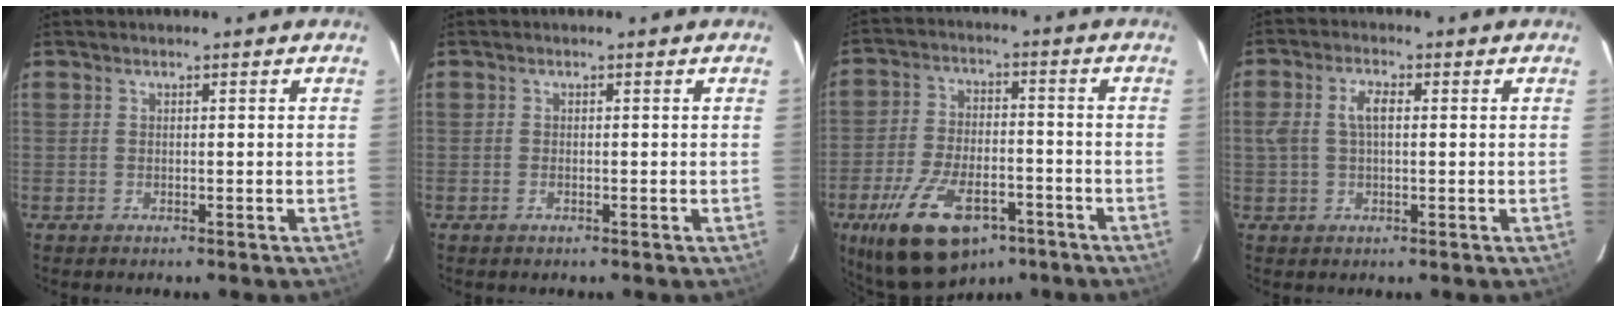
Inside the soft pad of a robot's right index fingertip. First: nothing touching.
{"total": 0.6, "force": [-0.3, 0.3, 0.4], "torque": [-0.007, 0.001, -0.007]}
{"total": 17.9, "force": [-10.5, 8.8, 11.6], "torque": [-0.237, -0.022, -0.174]}
{"total": 4.5, "force": [0.4, 2.1, 4.0], "torque": [-0.078, 0.010, 0.010]}